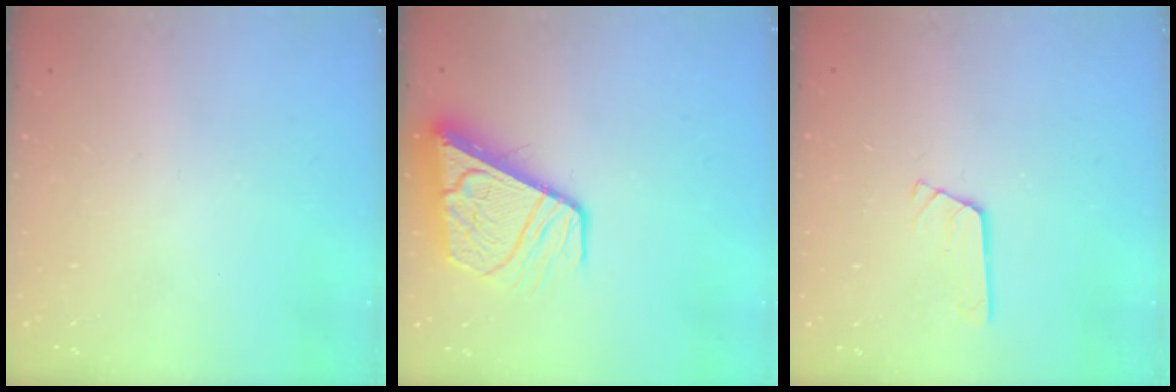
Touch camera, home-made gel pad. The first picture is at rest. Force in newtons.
{"total": 11.8, "press": 11.8, "slide": 1.4}
{"total": 2.6, "press": 2.6, "slide": 0.3}